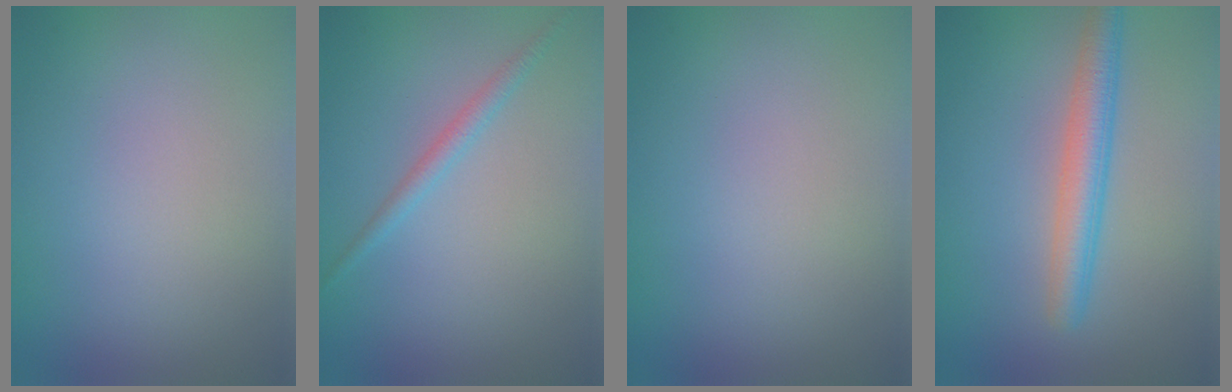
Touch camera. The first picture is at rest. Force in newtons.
{"total": 1.4, "press": 1.4, "slide": 0.1}
{"total": 0.0}
{"total": 3.7, "press": 3.7, "slide": 0.0}